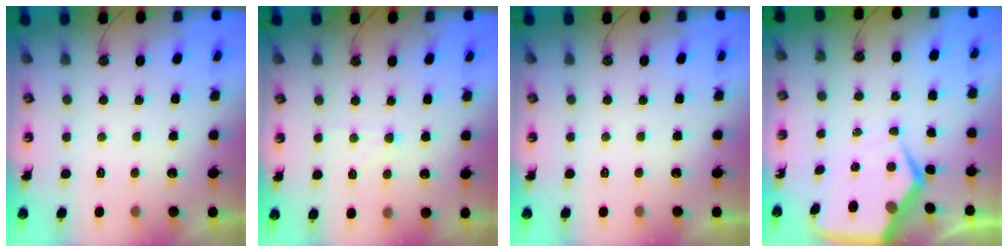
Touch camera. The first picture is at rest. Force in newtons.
{"total": 5.4, "press": 5.3, "slide": 0.7}
{"total": 0.0}
{"total": 10.2, "press": 10.1, "slide": 1.1}